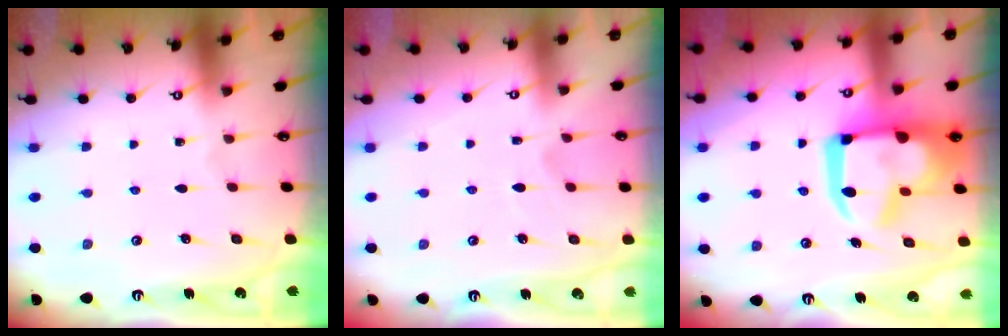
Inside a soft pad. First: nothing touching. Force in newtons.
{"total": 4.5, "press": 4.4, "slide": 1.1}
{"total": 21.6, "press": 21.5, "slide": 2.1}